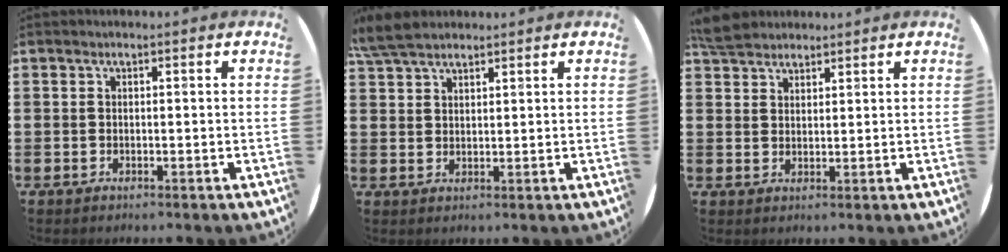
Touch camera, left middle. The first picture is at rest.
{"total": 5.0, "force": [4.3, 1.5, 2.0], "torque": [-0.050, -0.001, 0.083]}
{"total": 4.6, "force": [4.2, 1.5, 0.9], "torque": [-0.021, -0.005, 0.080]}